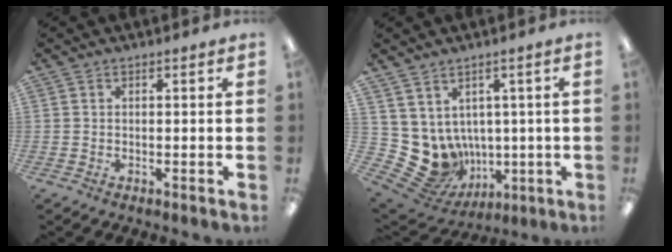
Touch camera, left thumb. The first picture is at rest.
{"total": 9.3, "force": [-0.6, 8.6, 3.4], "torque": [-0.100, -0.024, 0.005]}